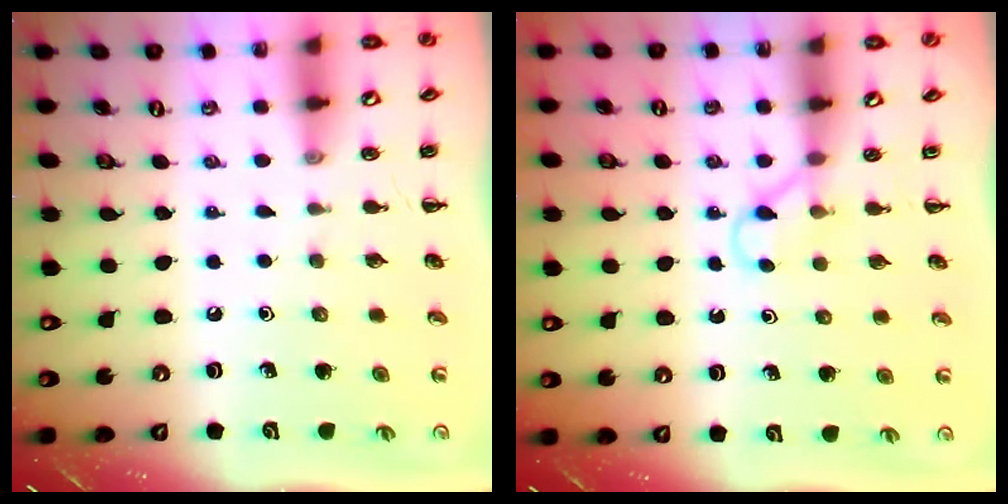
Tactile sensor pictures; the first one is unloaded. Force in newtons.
{"total": 2.9, "press": 2.8, "slide": 0.9}